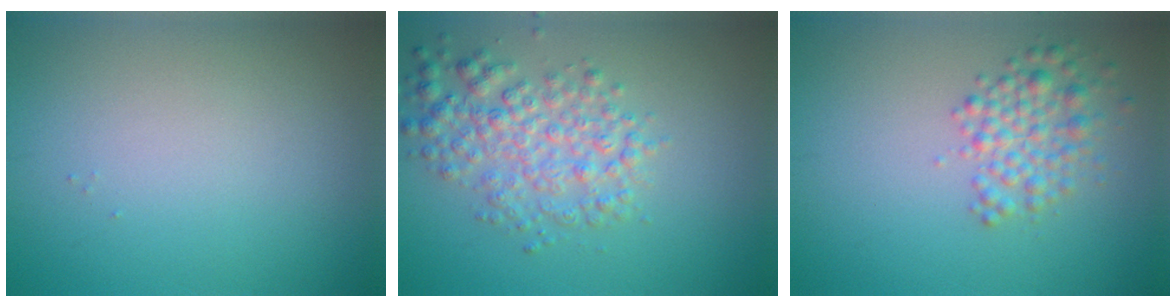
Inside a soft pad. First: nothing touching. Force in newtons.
{"total": 4.3, "press": 4.3, "slide": 0.1}
{"total": 2.9, "press": 2.9, "slide": 0.1}